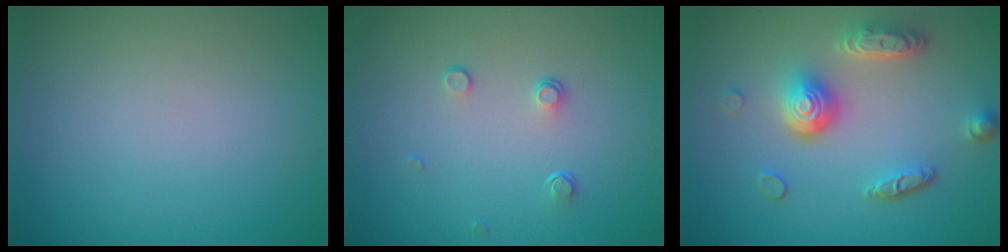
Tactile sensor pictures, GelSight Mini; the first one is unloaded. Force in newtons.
{"total": 1.0, "press": 0.7, "slide": 0.8}
{"total": 5.2, "press": 3.8, "slide": 3.6}